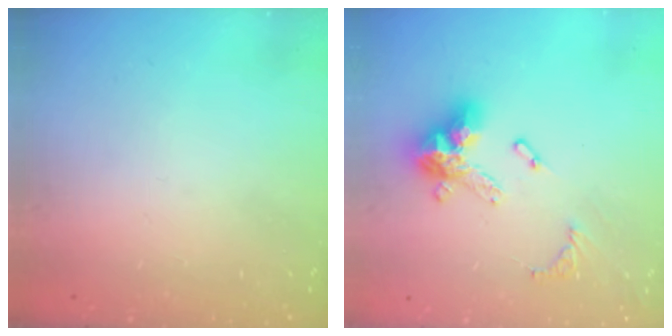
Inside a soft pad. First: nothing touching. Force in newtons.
{"total": 14.6, "press": 14.6, "slide": 1.6}